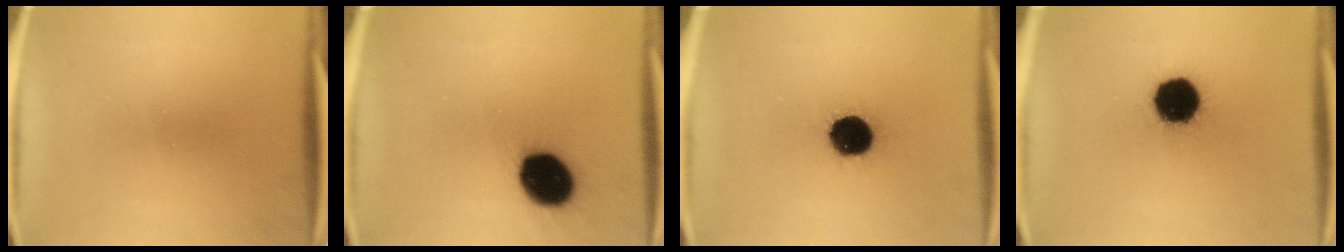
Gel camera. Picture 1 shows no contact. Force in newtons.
{"total": 14.6}
{"total": 13.3}
{"total": 16.1}